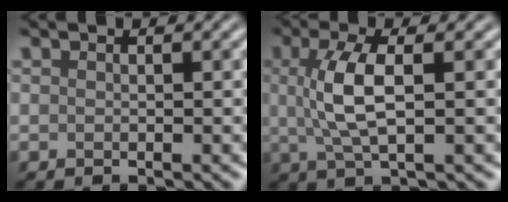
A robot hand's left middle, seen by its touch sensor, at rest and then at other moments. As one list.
[{"total": 4.7, "force": [0.6, 1.5, 4.4], "torque": [-0.098, 0.003, 0.013]}]